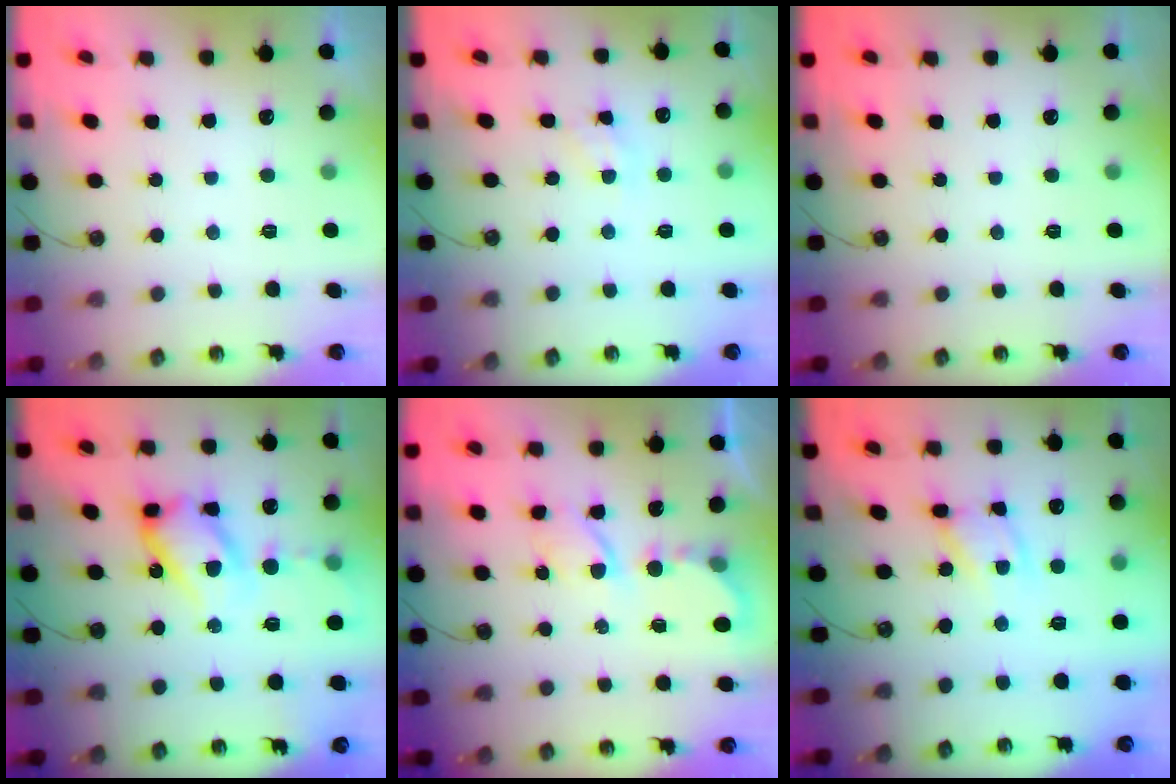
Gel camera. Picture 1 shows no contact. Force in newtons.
{"total": 4.0, "press": 4.0, "slide": 0.5}
{"total": 1.2, "press": 1.1, "slide": 0.3}
{"total": 15.7, "press": 15.5, "slide": 2.6}
{"total": 6.0, "press": 6.0, "slide": 0.5}
{"total": 8.3, "press": 8.3, "slide": 0.5}